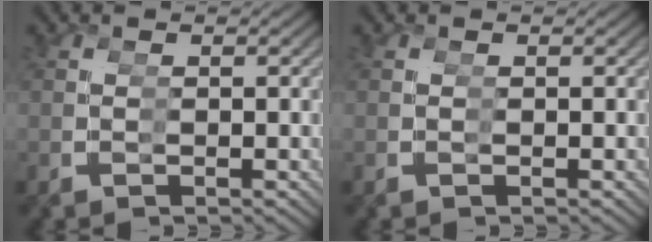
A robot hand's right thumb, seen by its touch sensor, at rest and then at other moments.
{"total": 0.0}